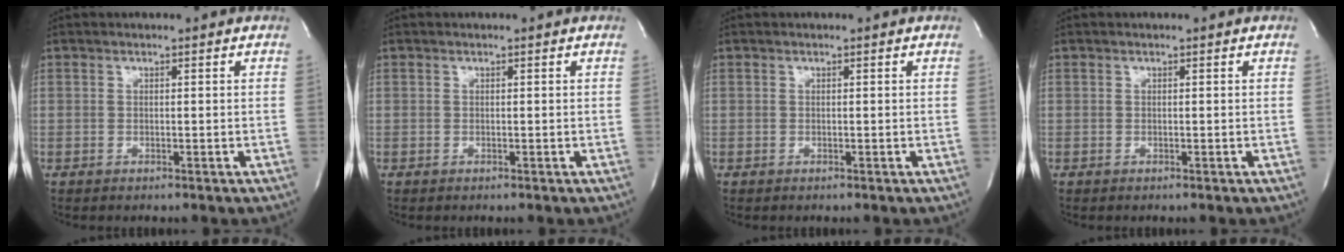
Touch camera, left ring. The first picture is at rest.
{"total": 0.0}
{"total": 0.0}
{"total": 0.0}